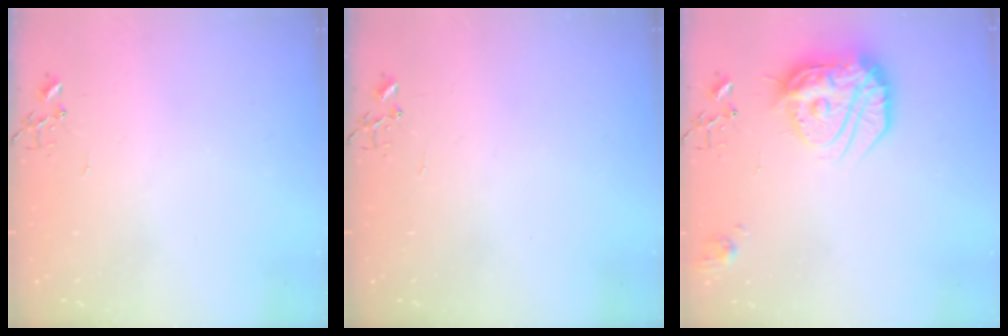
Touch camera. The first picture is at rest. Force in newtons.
{"total": 0.0}
{"total": 19.3, "press": 19.2, "slide": 1.7}